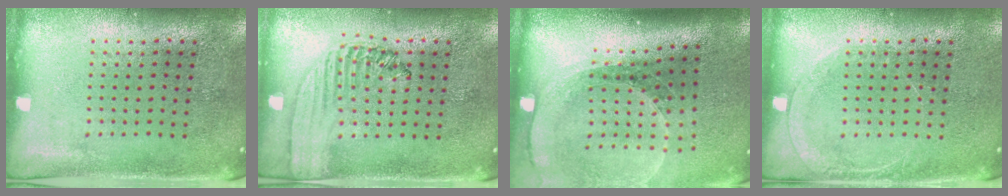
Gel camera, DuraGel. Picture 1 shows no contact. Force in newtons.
{"total": 1.4, "press": 1.4, "slide": 0.5}
{"total": 1.8, "press": 1.6, "slide": 0.7}
{"total": 1.3, "press": 1.3, "slide": 0.2}